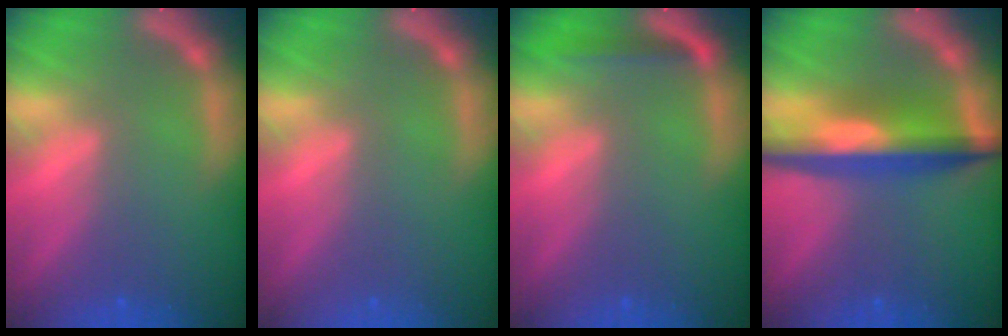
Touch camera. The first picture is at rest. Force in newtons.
{"total": 0.0}
{"total": 1.9}
{"total": 7.6}